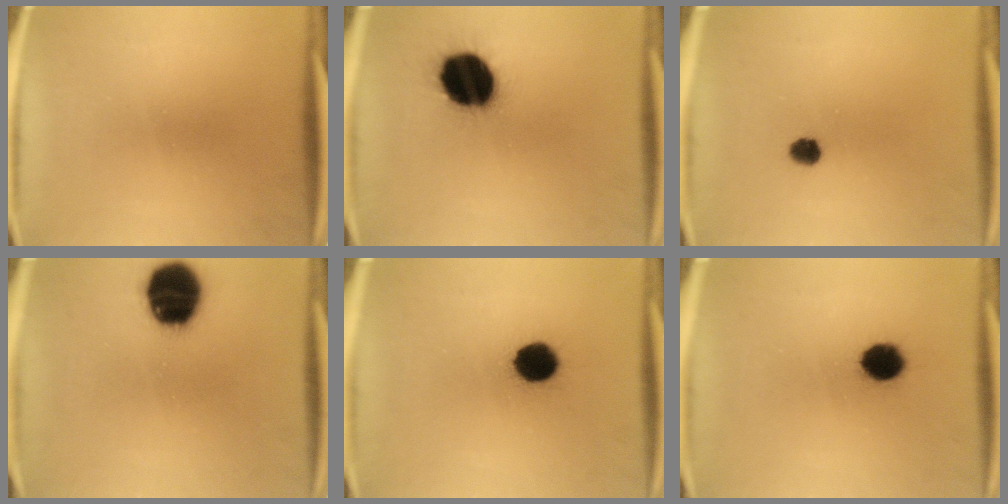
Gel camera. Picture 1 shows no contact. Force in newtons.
{"total": 18.5}
{"total": 2.7}
{"total": 17.0}
{"total": 9.9}
{"total": 7.0}